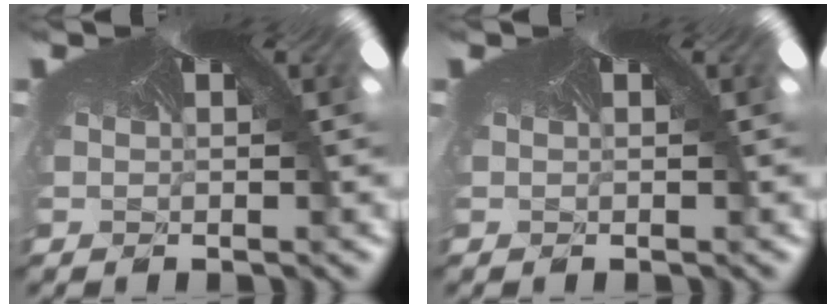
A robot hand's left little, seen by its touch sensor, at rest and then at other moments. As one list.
[{"total": 0.0}]